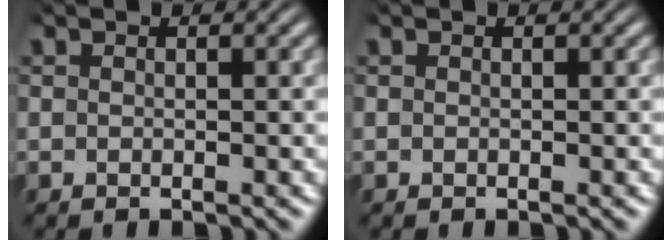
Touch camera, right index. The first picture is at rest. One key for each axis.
{"total": 0.0}